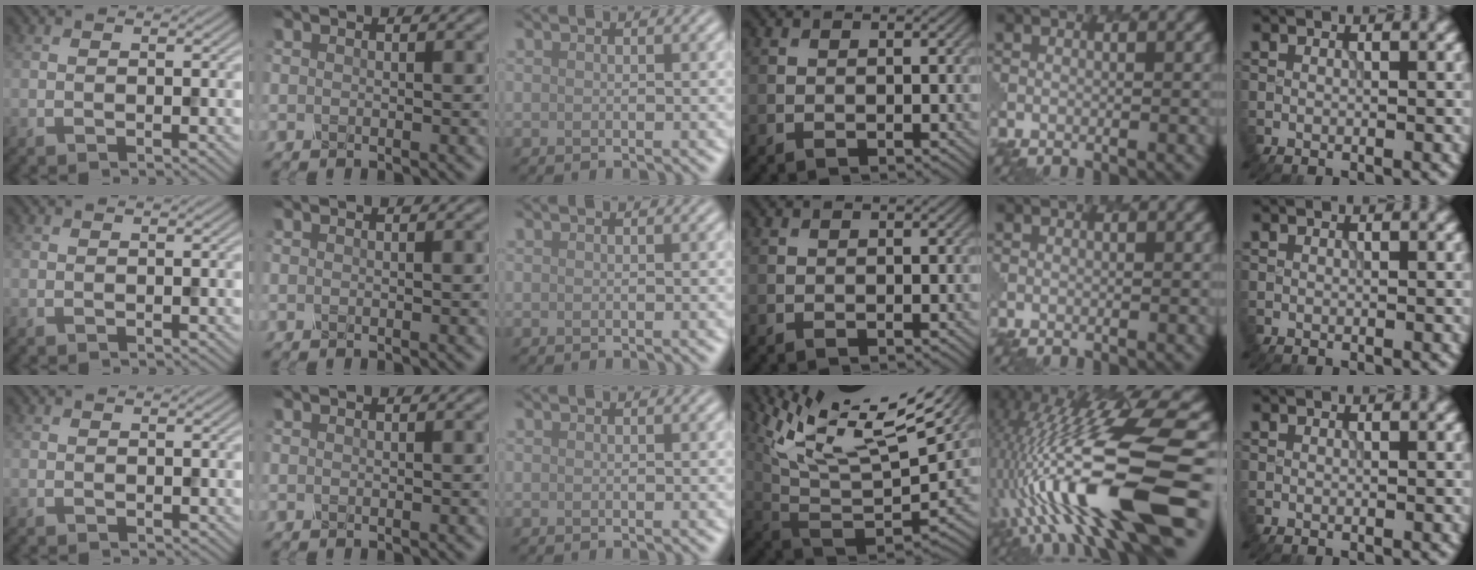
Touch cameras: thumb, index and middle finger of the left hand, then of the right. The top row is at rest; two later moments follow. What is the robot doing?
{"motion": "unscrew", "object": "spray bottle"}